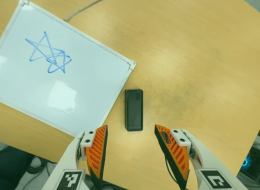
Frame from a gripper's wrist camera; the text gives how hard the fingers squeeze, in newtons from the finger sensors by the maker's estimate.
{"total": 0.0}